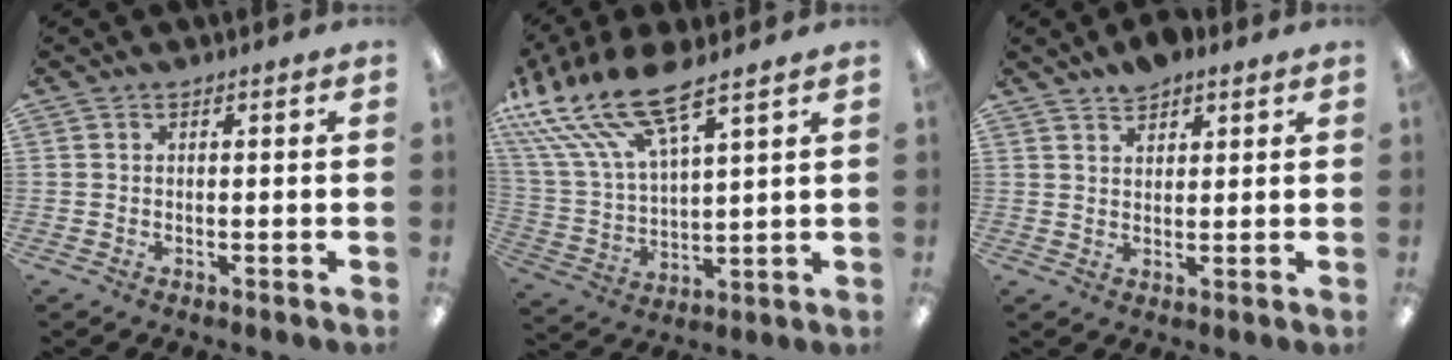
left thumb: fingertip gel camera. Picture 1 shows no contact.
{"total": 18.8, "force": [14.0, 5.6, 11.1], "torque": [-0.256, -0.086, 0.249]}
{"total": 4.1, "force": [3.5, 1.7, 1.3], "torque": [-0.016, -0.014, 0.062]}